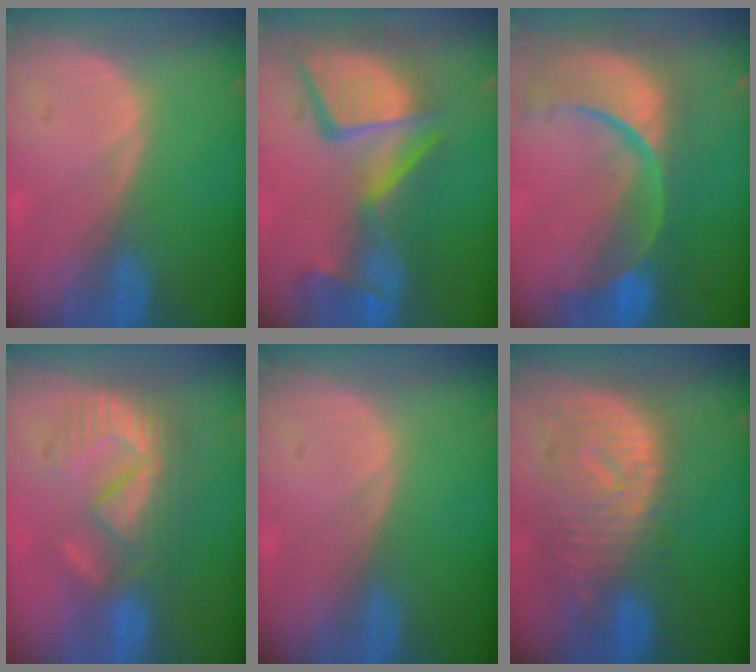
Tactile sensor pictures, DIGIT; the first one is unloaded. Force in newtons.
{"total": 13.8, "press": 11.3, "slide": 8.0}
{"total": 13.7, "press": 10.8, "slide": 8.4}
{"total": 9.5, "press": 8.1, "slide": 4.8}
{"total": 0.0}
{"total": 10.9, "press": 9.6, "slide": 5.2}